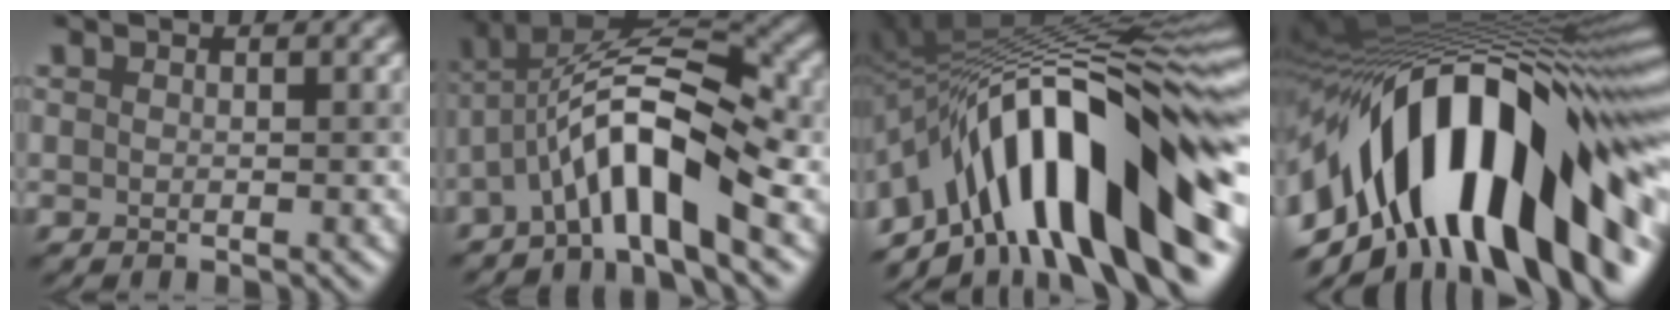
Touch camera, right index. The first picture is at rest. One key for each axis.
{"total": 9.0, "fx": -3.1, "fy": 2.8, "fz": 8.0, "tx": -0.131, "ty": 0.020, "tz": -0.065}
{"total": 15.0, "fx": -5.0, "fy": 5.6, "fz": 13.0, "tx": -0.189, "ty": 0.031, "tz": -0.092}
{"total": 17.8, "fx": -3.5, "fy": 8.7, "fz": 15.1, "tx": -0.238, "ty": 0.021, "tz": -0.071}